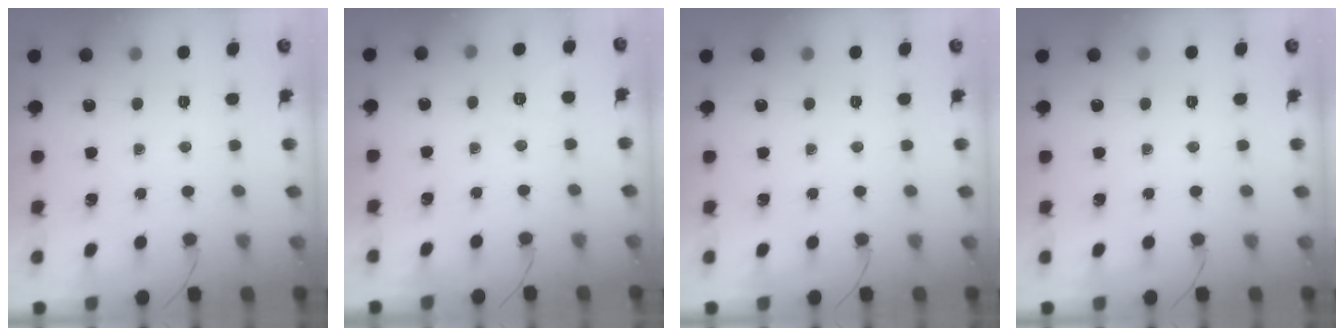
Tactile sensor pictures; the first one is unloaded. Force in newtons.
{"total": 2.2, "press": 0.9, "slide": 2.0}
{"total": 0.0}
{"total": 0.0}